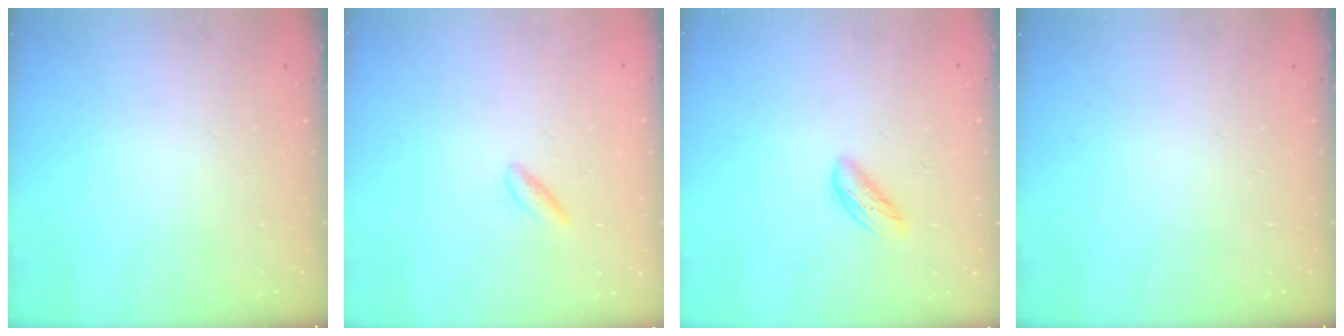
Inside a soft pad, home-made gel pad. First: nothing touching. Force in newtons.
{"total": 2.0, "press": 1.7, "slide": 1.2}
{"total": 4.6, "press": 4.6, "slide": 0.5}
{"total": 0.0}